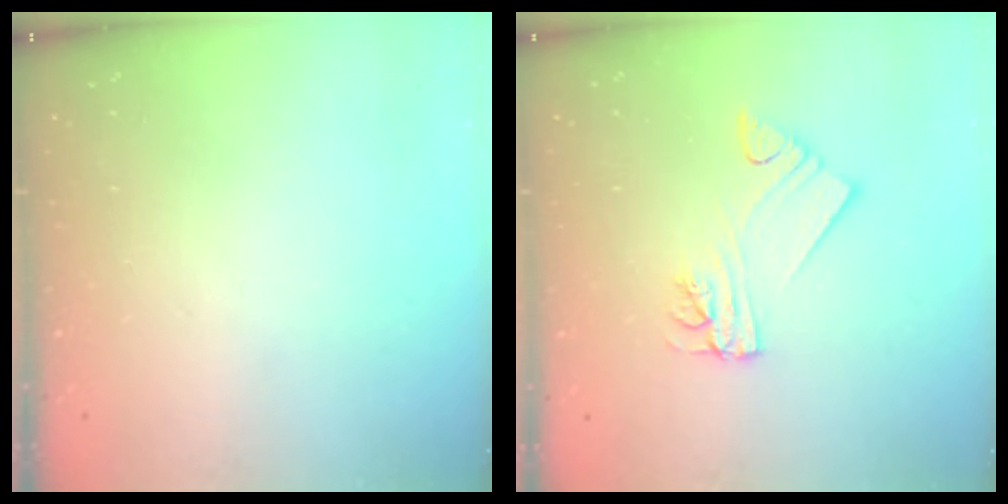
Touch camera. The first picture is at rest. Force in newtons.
{"total": 4.5, "press": 4.5, "slide": 0.3}